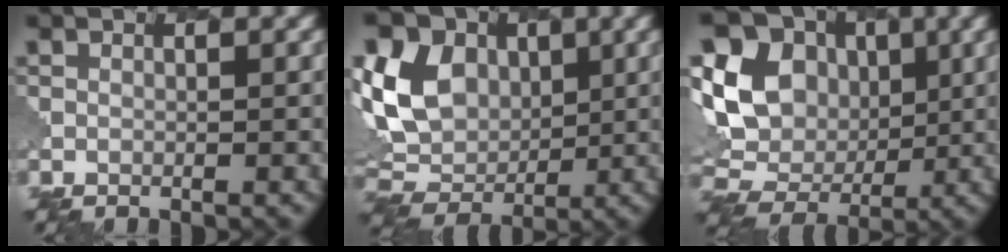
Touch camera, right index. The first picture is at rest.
{"total": 12.0, "force": [3.4, 9.1, 7.1], "torque": [-0.152, 0.035, 0.048]}
{"total": 11.6, "force": [2.2, 9.6, 6.2], "torque": [-0.128, 0.015, 0.025]}